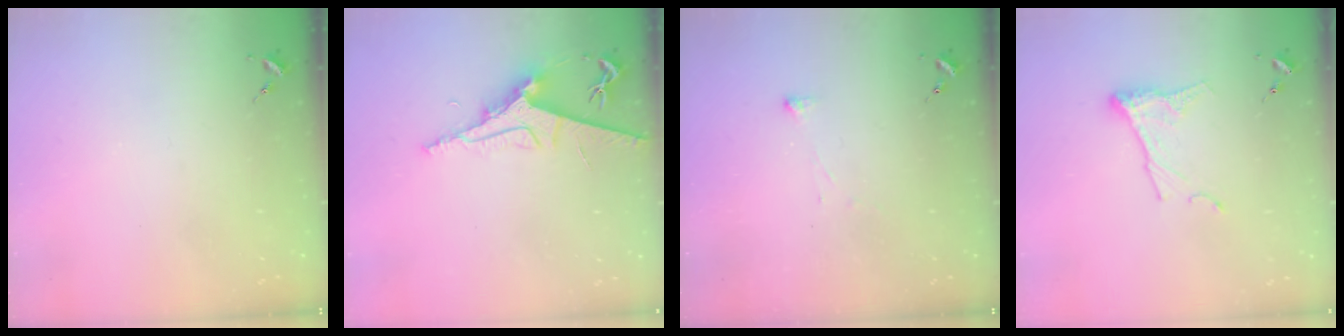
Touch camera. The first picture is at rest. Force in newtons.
{"total": 8.6, "press": 8.6, "slide": 1.0}
{"total": 2.9, "press": 2.9, "slide": 0.3}
{"total": 10.4, "press": 10.4, "slide": 0.6}